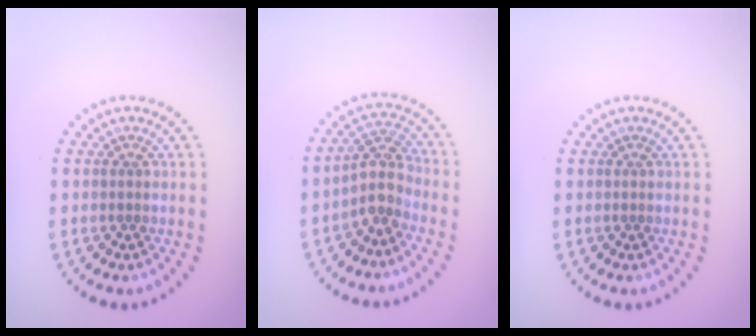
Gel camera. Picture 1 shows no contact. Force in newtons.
{"total": 3.0, "press": 2.3, "slide": 1.8}
{"total": 0.0}